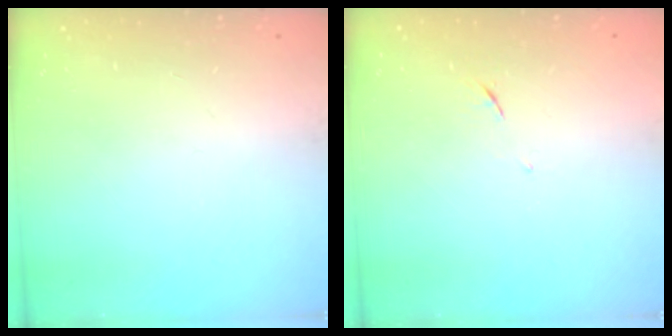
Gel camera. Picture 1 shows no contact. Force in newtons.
{"total": 5.1, "press": 5.1, "slide": 0.4}